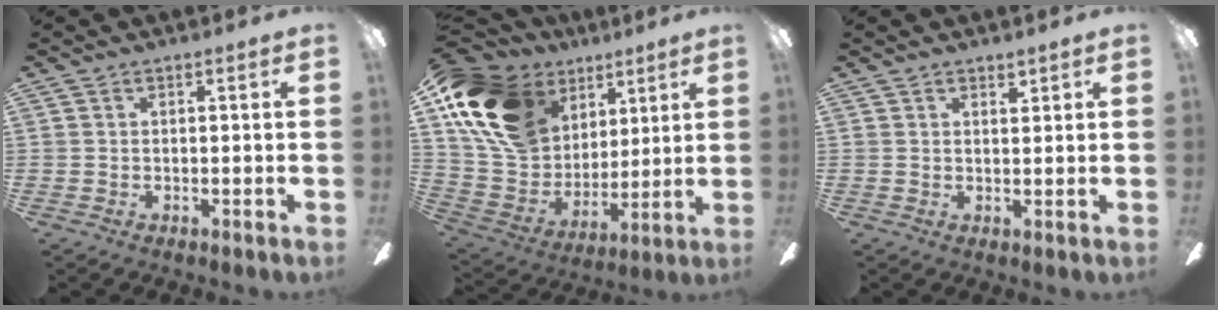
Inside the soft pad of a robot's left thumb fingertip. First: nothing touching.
{"total": 20.1, "force": [10.2, 13.7, 10.5], "torque": [-0.228, -0.026, 0.195]}
{"total": 2.0, "force": [1.8, 0.8, 0.5], "torque": [0.005, -0.010, 0.030]}